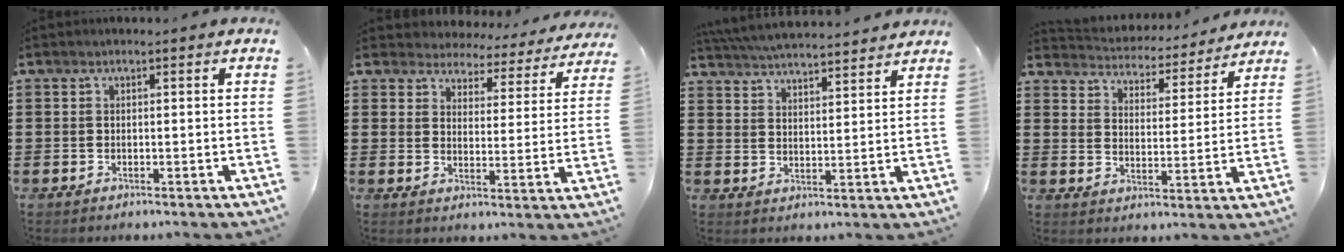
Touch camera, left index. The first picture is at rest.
{"total": 4.1, "force": [4.0, 0.7, -0.3], "torque": [-0.022, -0.030, 0.066]}
{"total": 5.1, "force": [5.0, -0.1, 0.9], "torque": [-0.036, -0.028, 0.089]}
{"total": 4.3, "force": [4.2, 0.3, 0.0], "torque": [-0.027, -0.037, 0.068]}